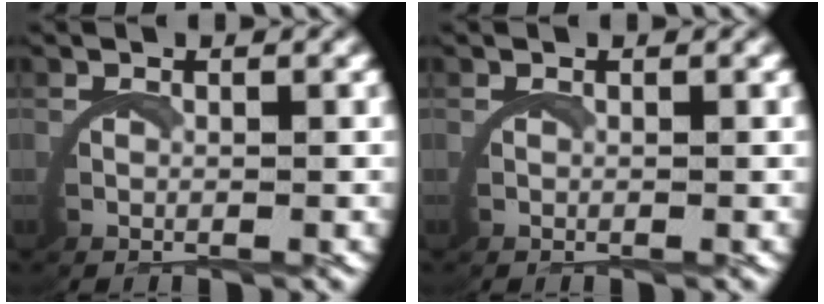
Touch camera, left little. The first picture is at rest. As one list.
[{"total": 1.6, "force": [0.2, -1.5, -0.5], "torque": [0.009, -0.005, 0.012]}]